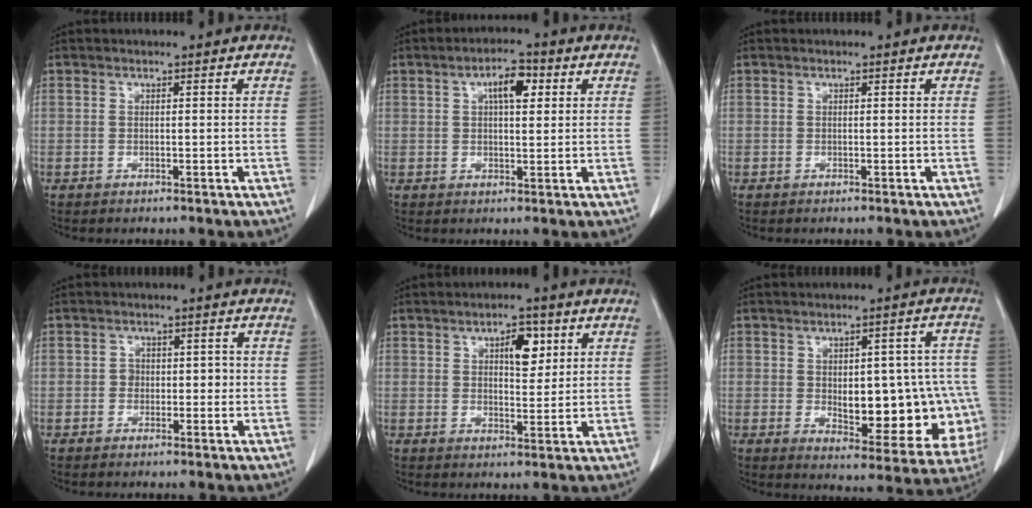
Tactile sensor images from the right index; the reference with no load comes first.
{"total": 5.3, "force": [1.9, 2.0, 4.5], "torque": [-0.073, 0.010, 0.030]}
{"total": 0.0}
{"total": 2.6, "force": [-0.3, 2.0, 1.5], "torque": [-0.012, 0.013, -0.005]}
{"total": 5.4, "force": [2.2, 2.4, 4.3], "torque": [-0.064, 0.005, 0.035]}
{"total": 17.2, "force": [-2.2, 8.0, 15.1], "torque": [-0.152, 0.022, -0.001]}